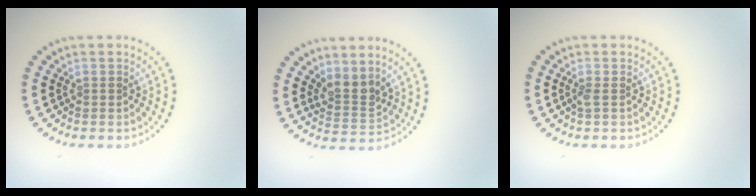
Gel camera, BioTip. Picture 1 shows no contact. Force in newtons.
{"total": 2.6, "press": 1.9, "slide": 1.7}
{"total": 0.6, "press": 0.5, "slide": 0.3}